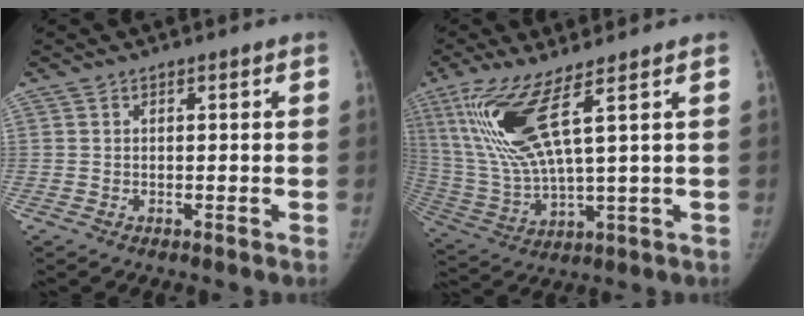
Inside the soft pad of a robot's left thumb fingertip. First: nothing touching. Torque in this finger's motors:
{"motor_torque": [1.58, 0.69, 1.92, -0.85, 0.72]}